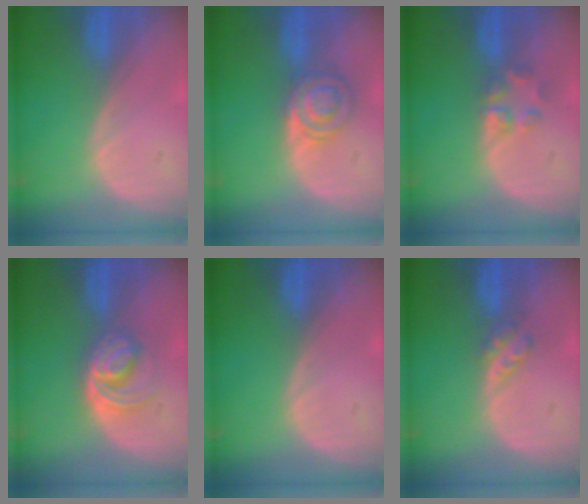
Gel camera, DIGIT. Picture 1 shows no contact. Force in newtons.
{"total": 5.2, "press": 5.2, "slide": 0.4}
{"total": 2.9, "press": 2.9, "slide": 0.3}
{"total": 6.3, "press": 5.4, "slide": 3.2}
{"total": 0.0}
{"total": 2.9, "press": 2.5, "slide": 1.5}